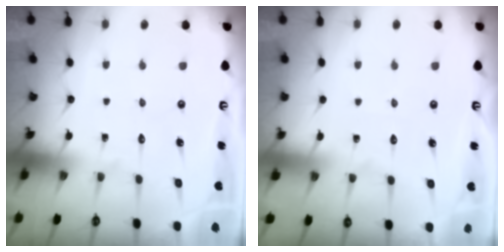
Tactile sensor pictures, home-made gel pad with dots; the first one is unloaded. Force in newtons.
{"total": 2.5, "press": 2.4, "slide": 0.4}